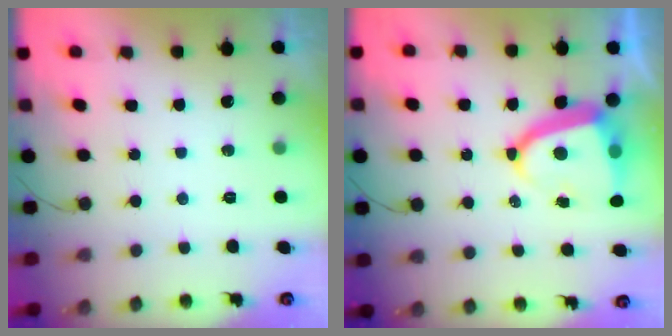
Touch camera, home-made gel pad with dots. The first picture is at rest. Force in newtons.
{"total": 11.4, "press": 11.3, "slide": 1.5}